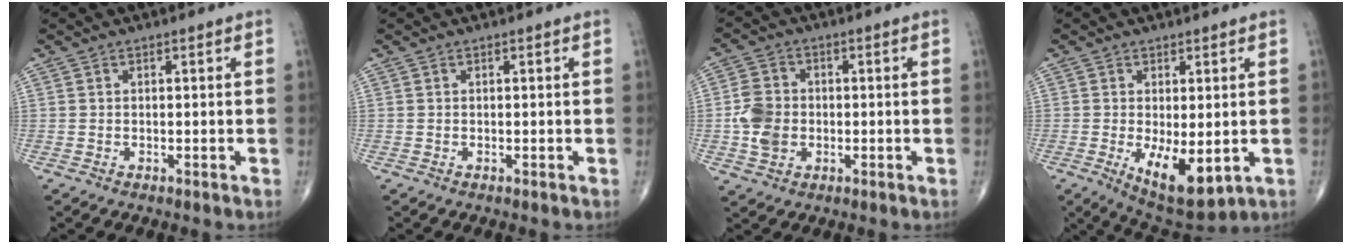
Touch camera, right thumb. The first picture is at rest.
{"total": 0.0}
{"total": 7.1, "force": [-1.0, 5.6, 4.2], "torque": [-0.068, 0.007, -0.022]}
{"total": 9.8, "force": [-2.0, 4.2, 8.6], "torque": [-0.125, -0.025, -0.016]}